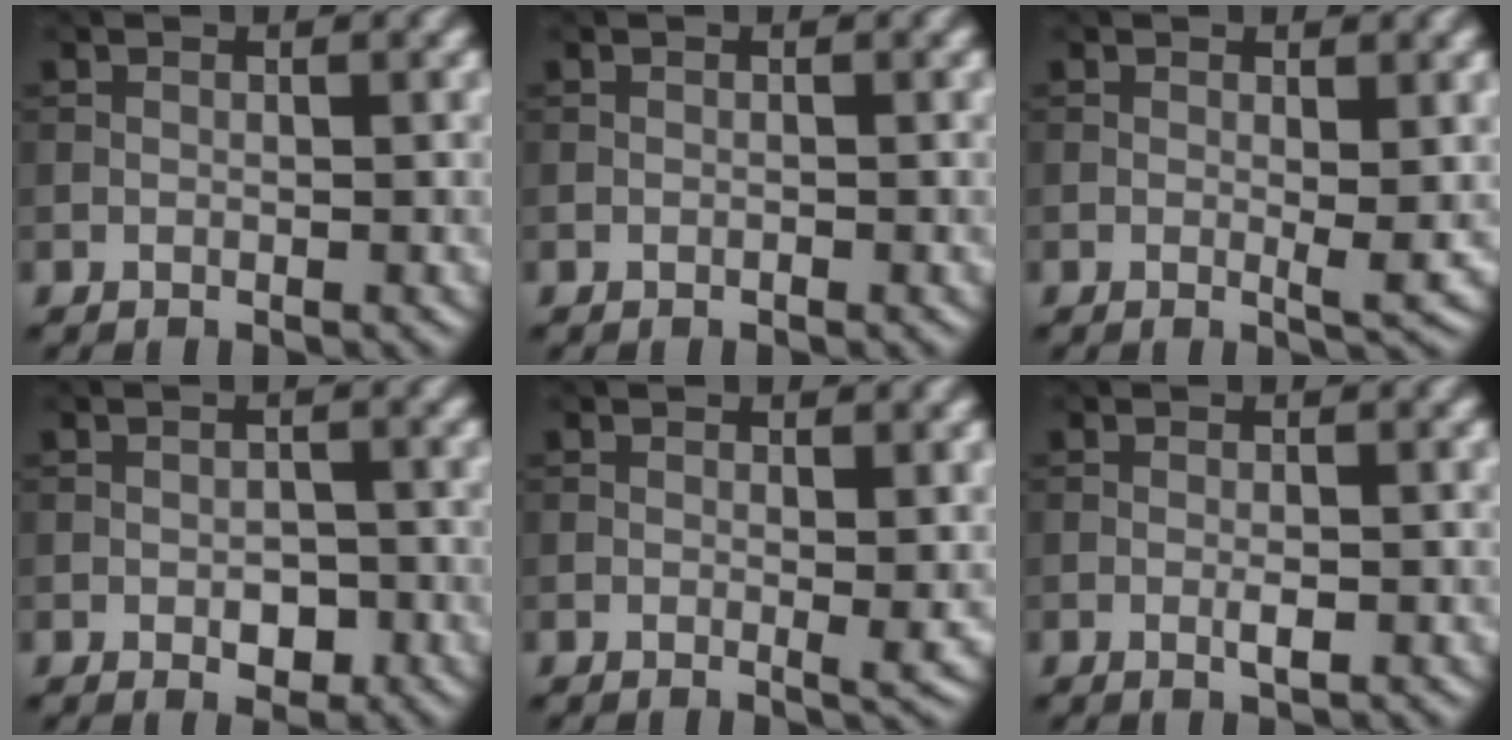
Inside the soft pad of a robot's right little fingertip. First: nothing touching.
{"total": 0.0}
{"total": 1.5, "force": [0.2, 0.1, 1.5], "torque": [-0.020, -0.007, 0.000]}
{"total": 2.3, "force": [-0.8, 1.3, 1.7], "torque": [-0.022, -0.004, -0.010]}
{"total": 1.2, "force": [0.2, 0.1, 1.2], "torque": [-0.013, -0.007, 0.001]}
{"total": 1.2, "force": [-0.4, 0.3, 1.1], "torque": [-0.022, -0.002, -0.006]}